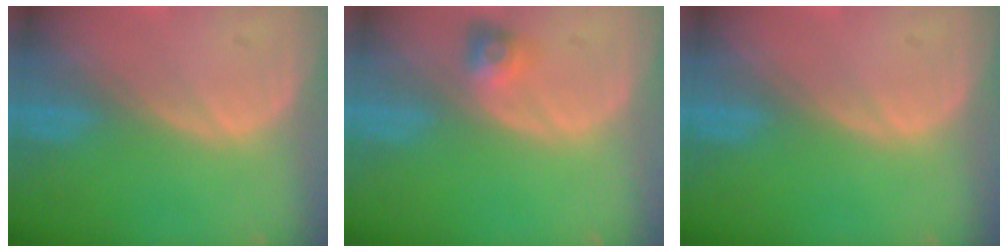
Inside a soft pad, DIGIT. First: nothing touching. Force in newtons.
{"total": 3.0, "press": 2.7, "slide": 1.3}
{"total": 0.0}